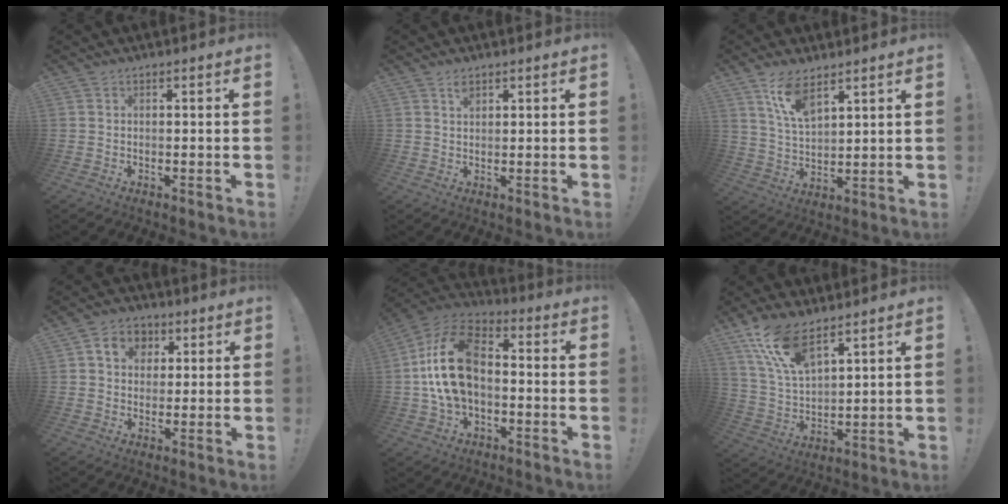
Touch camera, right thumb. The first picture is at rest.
{"total": 2.3, "force": [1.6, 1.1, 1.1], "torque": [-0.003, -0.014, 0.025]}
{"total": 9.8, "force": [7.2, 3.7, 5.5], "torque": [-0.112, -0.031, 0.135]}
{"total": 8.6, "force": [2.8, 7.1, 4.0], "torque": [-0.051, -0.003, 0.052]}
{"total": 18.9, "force": [0.3, 12.4, 14.2], "torque": [-0.255, 0.027, 0.013]}
{"total": 13.1, "force": [9.6, 4.7, 7.7], "torque": [-0.167, -0.051, 0.178]}